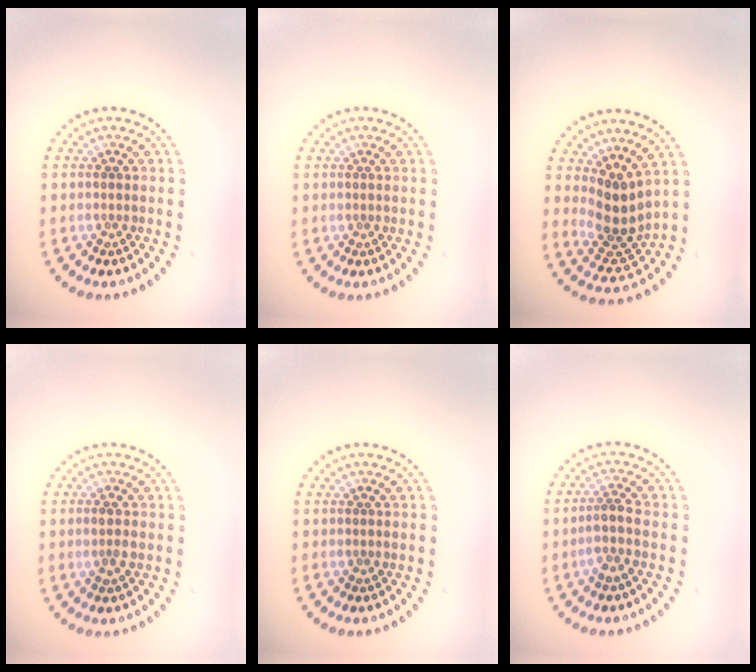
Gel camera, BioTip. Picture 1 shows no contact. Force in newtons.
{"total": 0.0}
{"total": 3.8, "press": 3.0, "slide": 2.4}
{"total": 1.5, "press": 1.4, "slide": 0.6}
{"total": 0.0}
{"total": 1.9, "press": 1.6, "slide": 1.2}